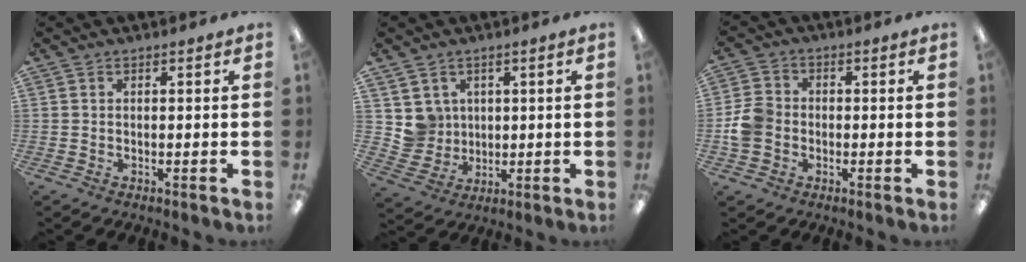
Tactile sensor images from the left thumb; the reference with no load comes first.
{"total": 6.2, "force": [2.8, 5.5, -0.4], "torque": [-0.008, -0.011, 0.056]}
{"total": 6.4, "force": [-1.3, 5.3, 3.3], "torque": [-0.061, 0.013, -0.024]}